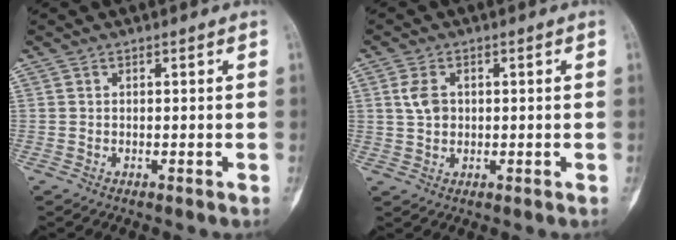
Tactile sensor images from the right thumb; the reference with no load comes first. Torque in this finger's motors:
{"motor_torque": [-0.08, 0.56, 0.54, 0.05, 0.11]}